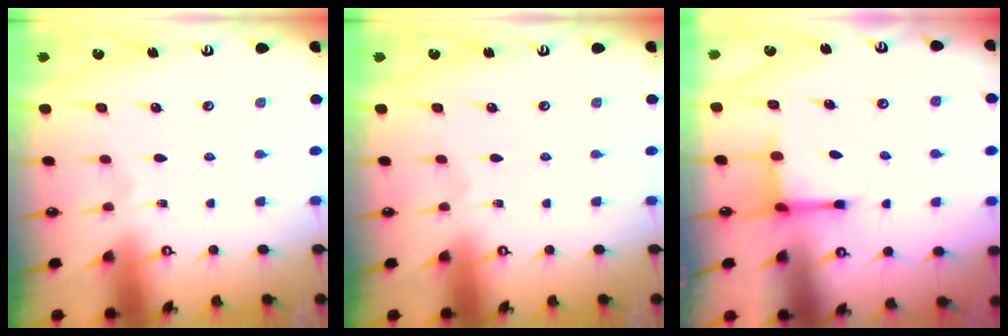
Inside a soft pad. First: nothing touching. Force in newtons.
{"total": 0.0}
{"total": 3.8, "press": 3.6, "slide": 1.3}